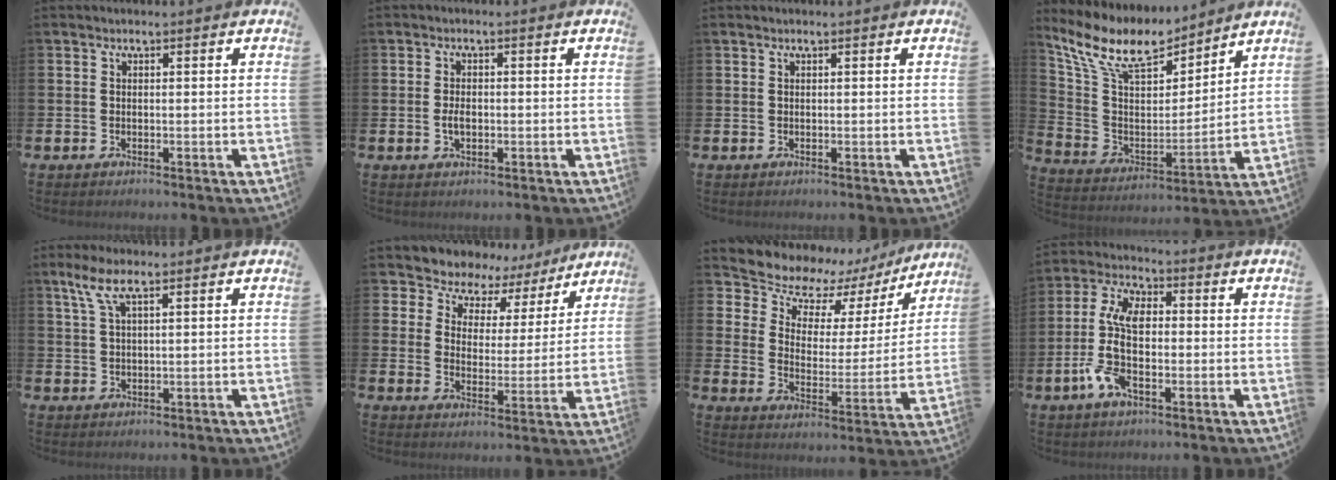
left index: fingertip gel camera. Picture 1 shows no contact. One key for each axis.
{"total": 2.0, "fx": -0.3, "fy": 1.2, "fz": 1.6, "tx": -0.025, "ty": 0.001, "tz": -0.006}
{"total": 0.0}
{"total": 10.9, "fx": 9.2, "fy": 4.1, "fz": 4.1, "tx": -0.129, "ty": -0.055, "tz": 0.164}
{"total": 4.4, "fx": 2.6, "fy": 1.3, "fz": 3.3, "tx": -0.073, "ty": 0.006, "tz": 0.046}
{"total": 6.3, "fx": 5.6, "fy": 2.8, "fz": -0.3, "tx": -0.036, "ty": -0.042, "tz": 0.098}
{"total": 9.0, "fx": 7.7, "fy": 4.0, "fz": 2.3, "tx": -0.076, "ty": -0.059, "tz": 0.132}
{"total": 9.3, "fx": -0.9, "fy": 4.5, "fz": 8.1, "tx": -0.185, "ty": -0.001, "tz": -0.022}